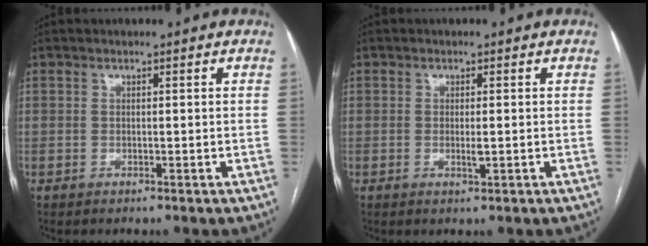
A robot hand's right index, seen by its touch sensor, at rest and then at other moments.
{"total": 1.4, "force": [-0.1, 0.3, 1.3], "torque": [-0.025, -0.004, -0.001]}